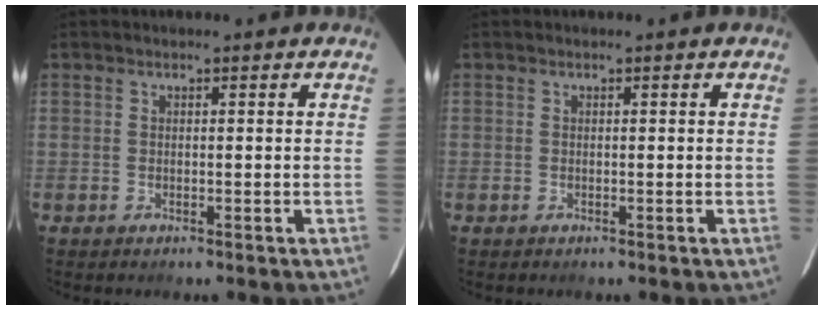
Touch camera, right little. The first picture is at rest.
{"total": 0.0}